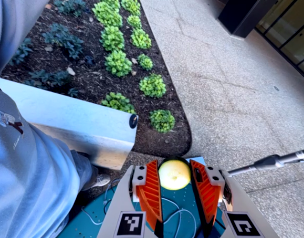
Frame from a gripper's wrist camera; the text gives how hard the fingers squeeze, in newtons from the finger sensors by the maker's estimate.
{"total": 10.6, "left": 11.6, "right": 9.5}